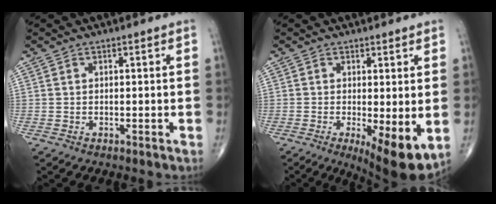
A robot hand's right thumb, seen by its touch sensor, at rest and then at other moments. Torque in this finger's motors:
{"motor_torque": [-0.12, 0.57, 0.14, -0.21, 0.04]}